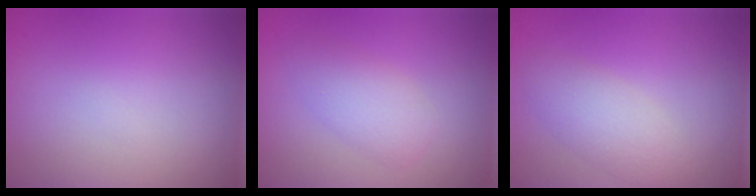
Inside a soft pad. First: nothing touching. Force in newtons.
{"total": 2.7, "press": 2.7, "slide": 0.1}
{"total": 2.8, "press": 2.8, "slide": 0.1}